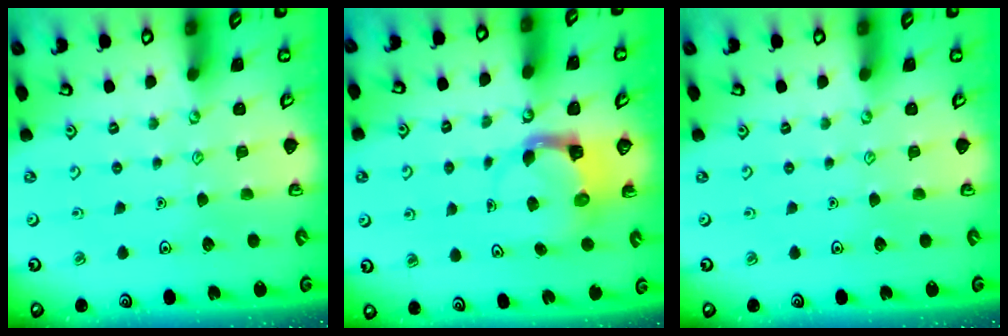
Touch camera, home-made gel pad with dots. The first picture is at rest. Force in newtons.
{"total": 3.9, "press": 3.9, "slide": 0.4}
{"total": 0.0}